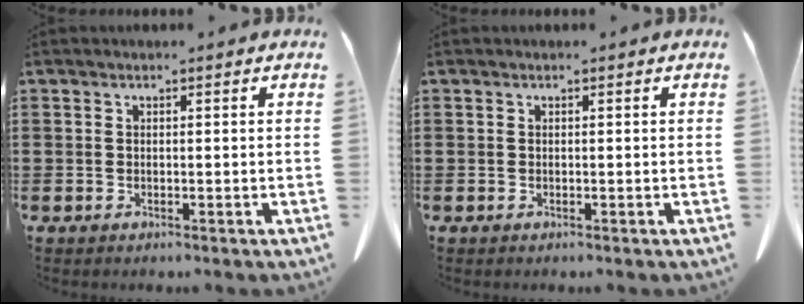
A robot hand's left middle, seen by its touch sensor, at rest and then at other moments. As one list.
[{"total": 0.0}]